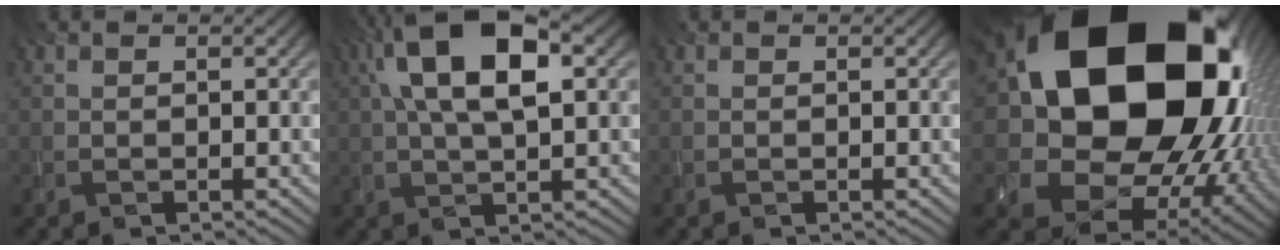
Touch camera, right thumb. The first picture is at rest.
{"total": 12.5, "force": [3.6, 5.0, 10.8], "torque": [-0.211, 0.019, 0.060]}
{"total": 0.0}
{"total": 23.2, "force": [5.7, 17.2, 14.4], "torque": [-0.300, -0.052, 0.149]}